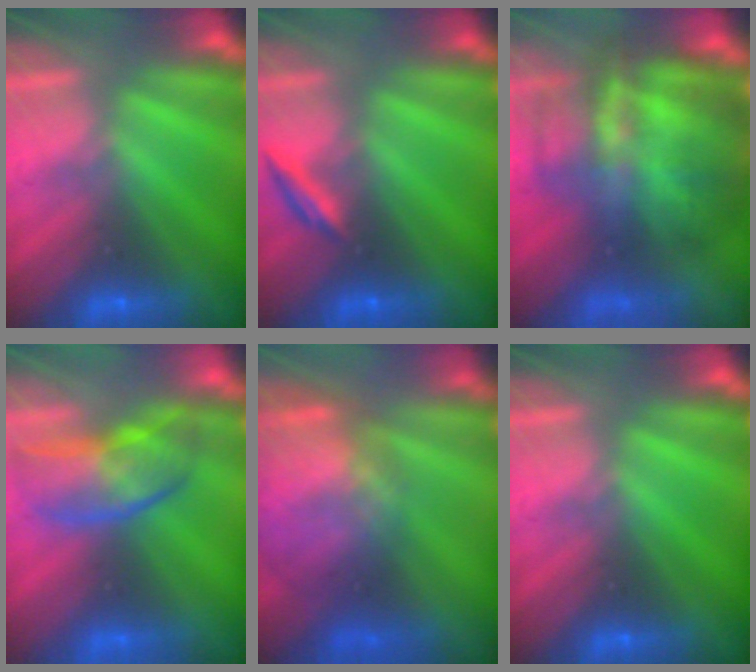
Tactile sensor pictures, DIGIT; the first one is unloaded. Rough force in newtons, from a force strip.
{"total": 2.2}
{"total": 10.8}
{"total": 2.7}
{"total": 10.8}
{"total": 0.0}